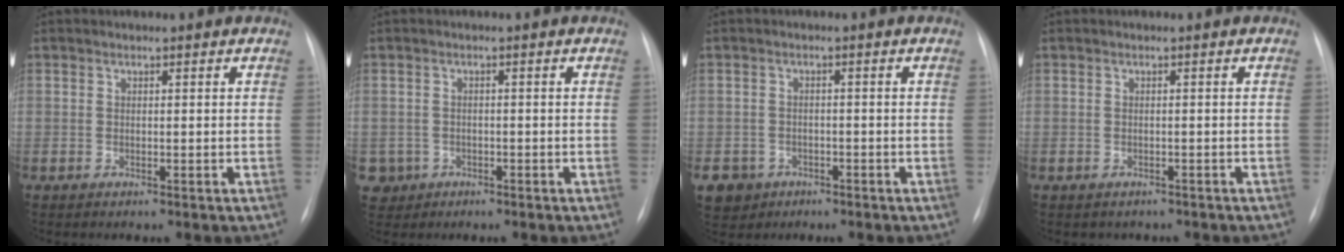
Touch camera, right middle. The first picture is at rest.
{"total": 3.3, "force": [-1.4, 3.0, -0.1], "torque": [0.000, 0.008, -0.022]}
{"total": 5.8, "force": [-3.1, 4.8, 0.7], "torque": [-0.021, 0.004, -0.045]}
{"total": 2.4, "force": [-2.1, 1.3, 0.2], "torque": [-0.006, 0.006, -0.024]}